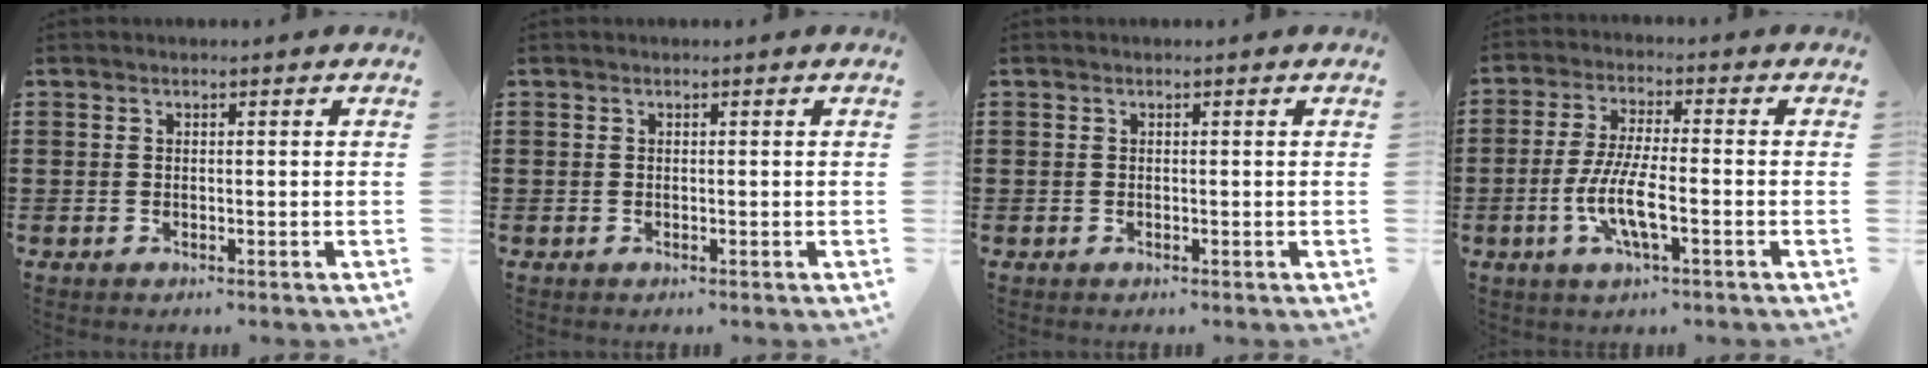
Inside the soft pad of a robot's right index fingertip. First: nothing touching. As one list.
[{"total": 0.0}, {"total": 0.0}, {"total": 7.5, "force": [-2.6, 1.6, 6.9], "torque": [-0.150, -0.013, -0.054]}]